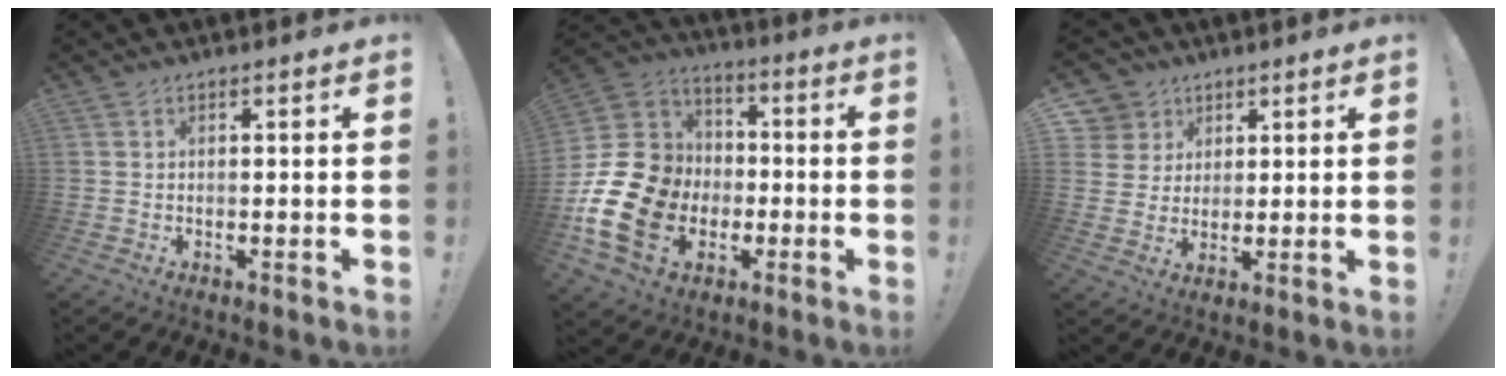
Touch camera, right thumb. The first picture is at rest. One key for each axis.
{"total": 21.8, "fx": -5.1, "fy": 17.6, "fz": 11.7, "tx": -0.222, "ty": 0.037, "tz": -0.059}
{"total": 7.0, "fx": 3.3, "fy": 6.1, "fz": 0.7, "tx": -0.013, "ty": -0.027, "tz": 0.067}